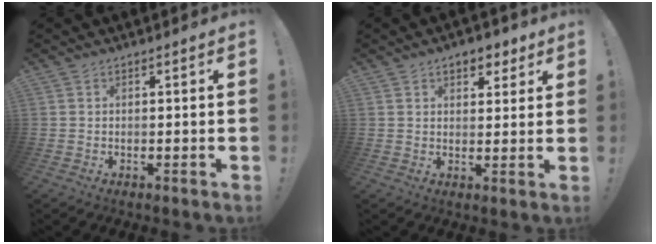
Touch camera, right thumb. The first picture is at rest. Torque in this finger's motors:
{"motor_torque": [0.37, 1.17, 0.57, 0.36, -0.01]}